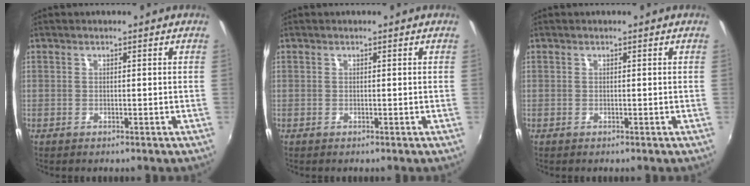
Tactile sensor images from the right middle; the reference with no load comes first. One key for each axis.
{"total": 0.0}
{"total": 0.0}